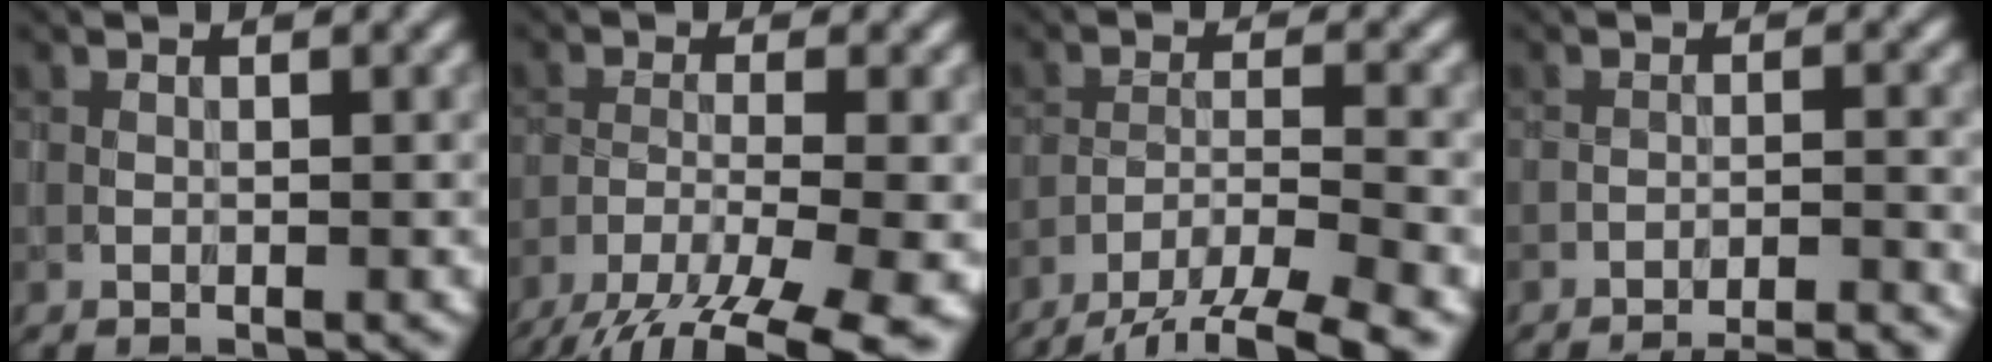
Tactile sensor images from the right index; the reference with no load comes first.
{"total": 10.6, "force": [-7.8, 2.2, 6.8], "torque": [-0.121, -0.020, -0.119]}
{"total": 7.8, "force": [-6.3, 1.8, 4.3], "torque": [-0.061, -0.012, -0.096]}
{"total": 7.9, "force": [-7.5, 1.3, 1.9], "torque": [-0.002, 0.025, -0.088]}